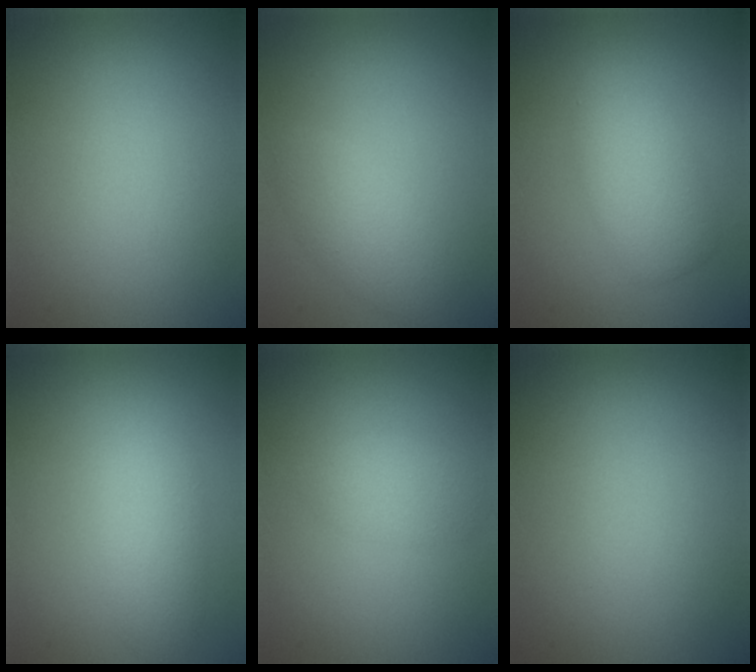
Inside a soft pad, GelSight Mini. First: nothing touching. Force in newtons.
{"total": 2.8, "press": 2.8, "slide": 0.1}
{"total": 3.6, "press": 3.6, "slide": 0.0}
{"total": 2.8, "press": 2.8, "slide": 0.3}
{"total": 1.8, "press": 1.8, "slide": 0.0}
{"total": 0.0}